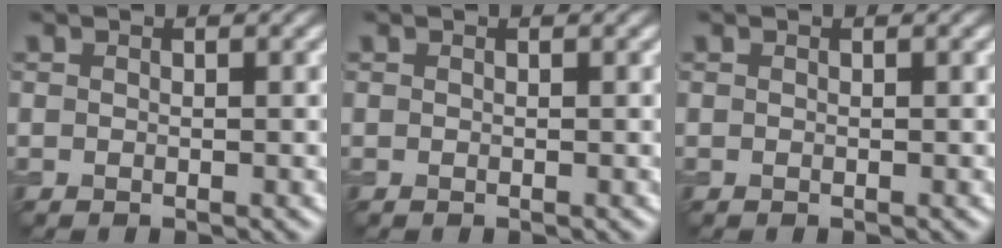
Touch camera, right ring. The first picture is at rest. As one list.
[{"total": 0.0}, {"total": 0.0}]